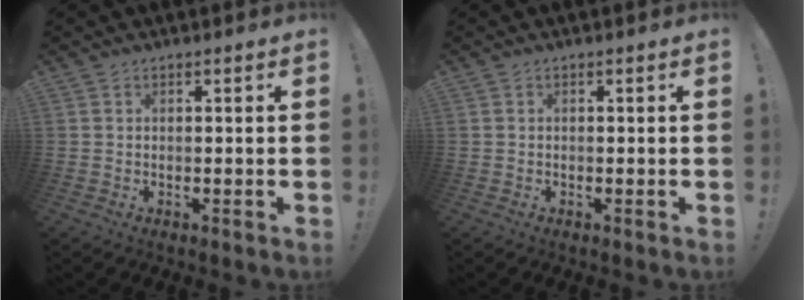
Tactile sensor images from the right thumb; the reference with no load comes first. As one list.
[{"total": 0.0}]